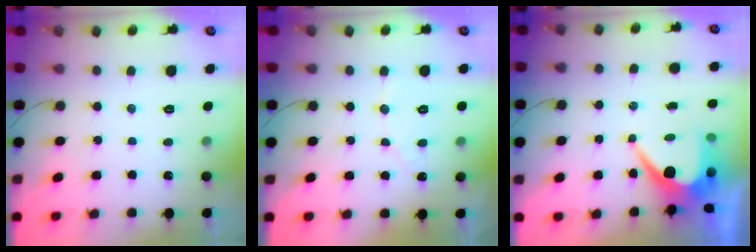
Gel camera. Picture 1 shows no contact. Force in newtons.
{"total": 4.4, "press": 4.3, "slide": 0.4}
{"total": 9.4, "press": 9.4, "slide": 0.9}